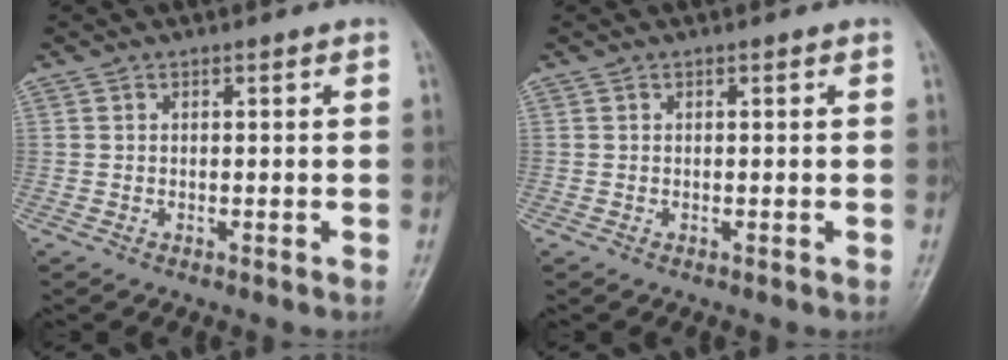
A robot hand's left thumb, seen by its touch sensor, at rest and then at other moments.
{"total": 0.0}